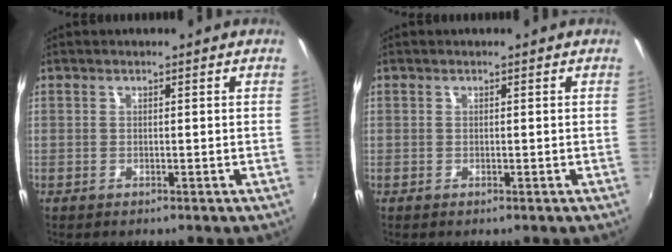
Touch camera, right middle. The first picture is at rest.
{"total": 0.0}